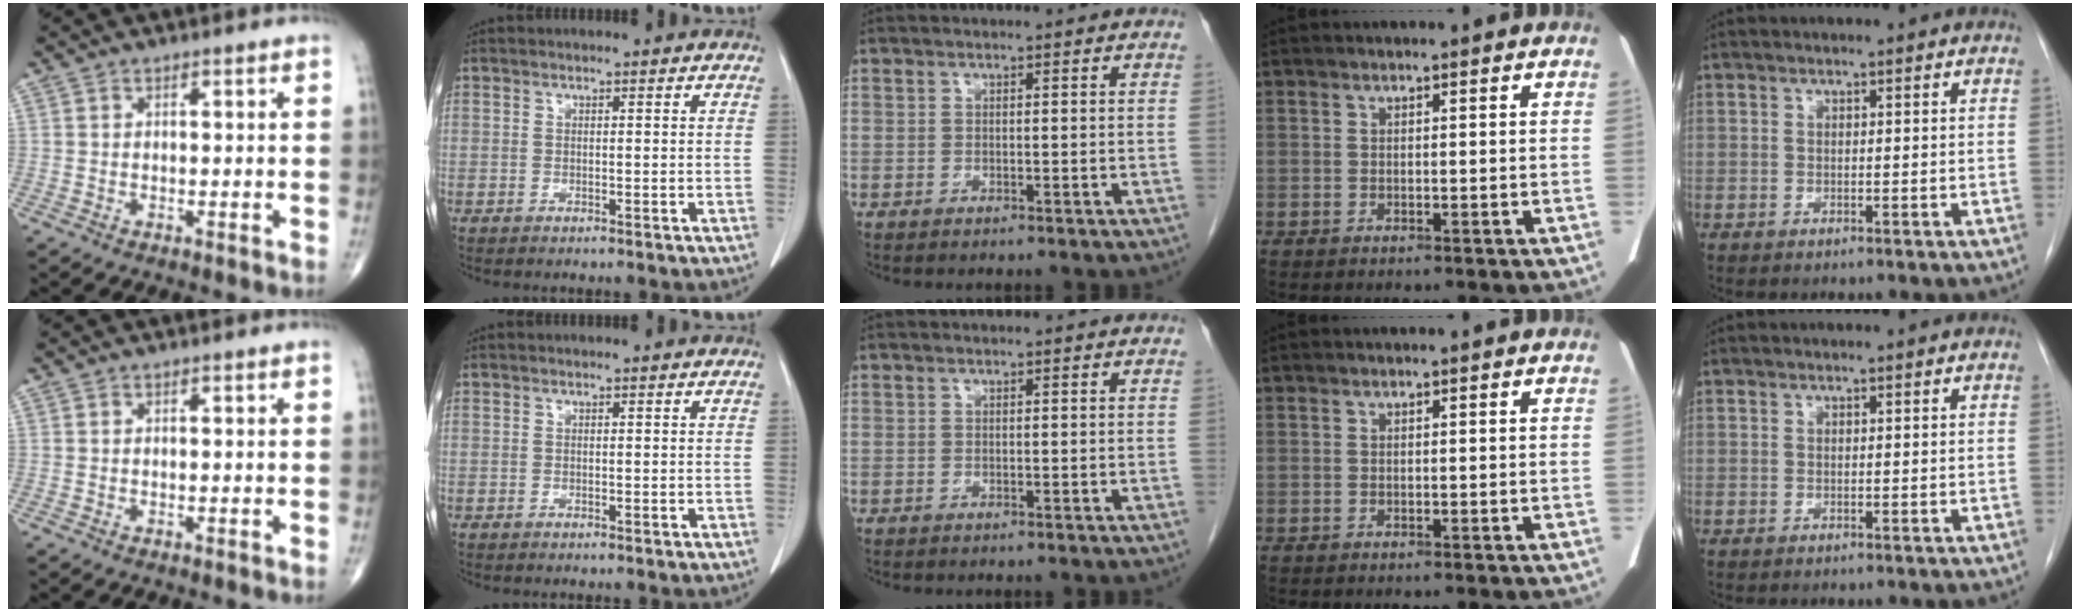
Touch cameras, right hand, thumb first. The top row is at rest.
{}